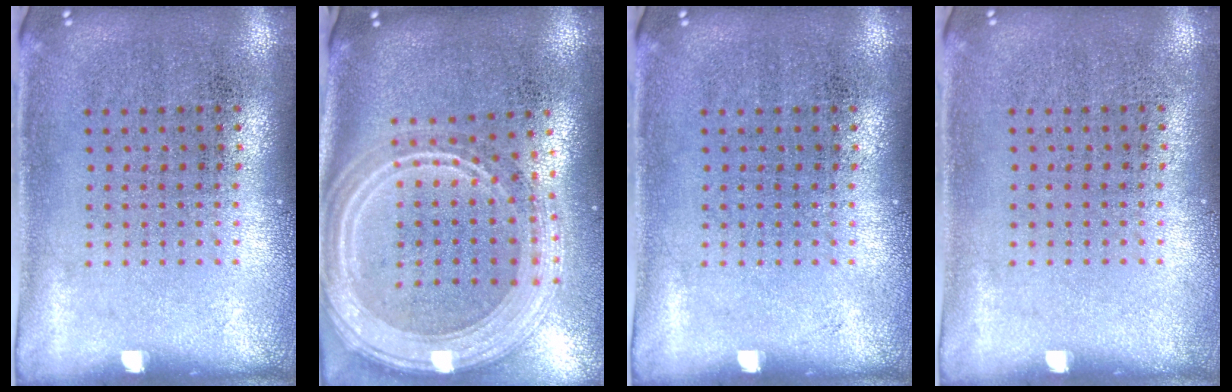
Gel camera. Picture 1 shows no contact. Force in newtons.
{"total": 3.0, "press": 2.5, "slide": 1.7}
{"total": 0.0}
{"total": 0.0}